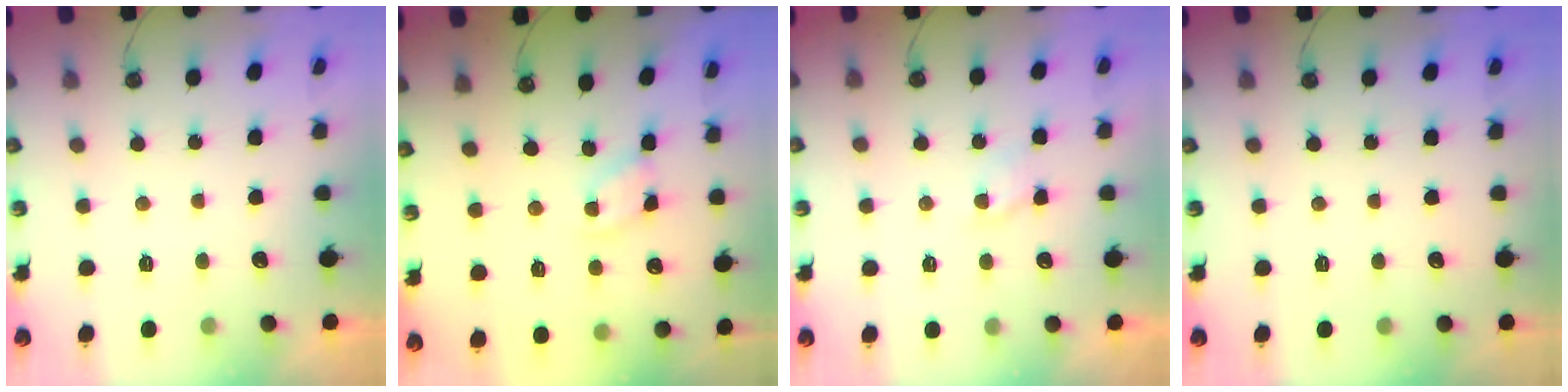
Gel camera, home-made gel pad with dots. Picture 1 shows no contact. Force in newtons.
{"total": 3.3, "press": 3.3, "slide": 0.2}
{"total": 3.7, "press": 3.7, "slide": 0.5}
{"total": 0.0}